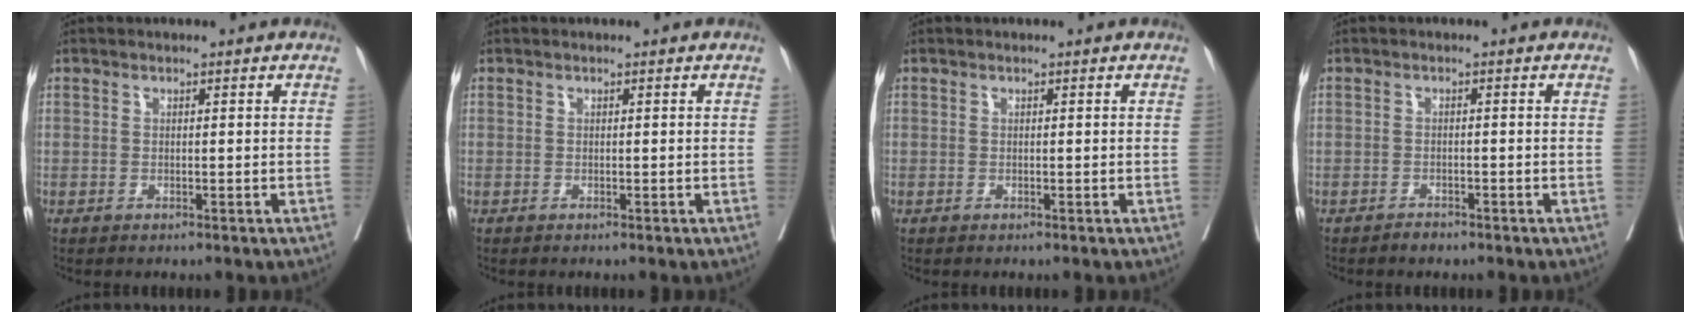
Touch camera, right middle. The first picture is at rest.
{"total": 0.0}
{"total": 0.0}
{"total": 1.1, "force": [-1.0, 0.3, 0.2], "torque": [-0.008, -0.001, -0.016]}